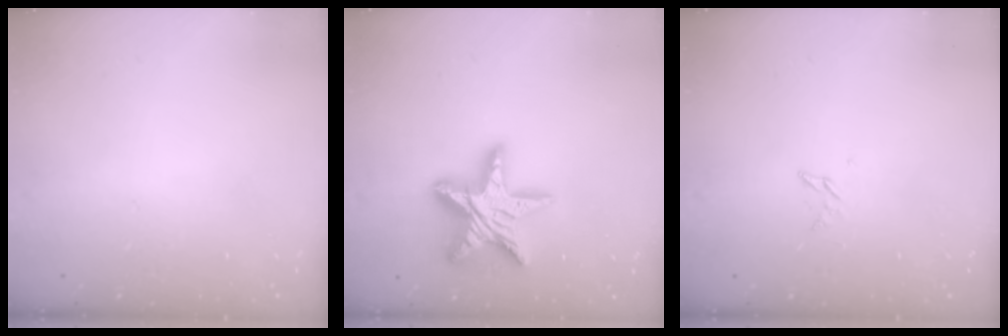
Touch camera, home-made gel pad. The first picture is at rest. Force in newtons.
{"total": 19.9, "press": 19.9, "slide": 1.3}
{"total": 3.5, "press": 3.5, "slide": 0.4}